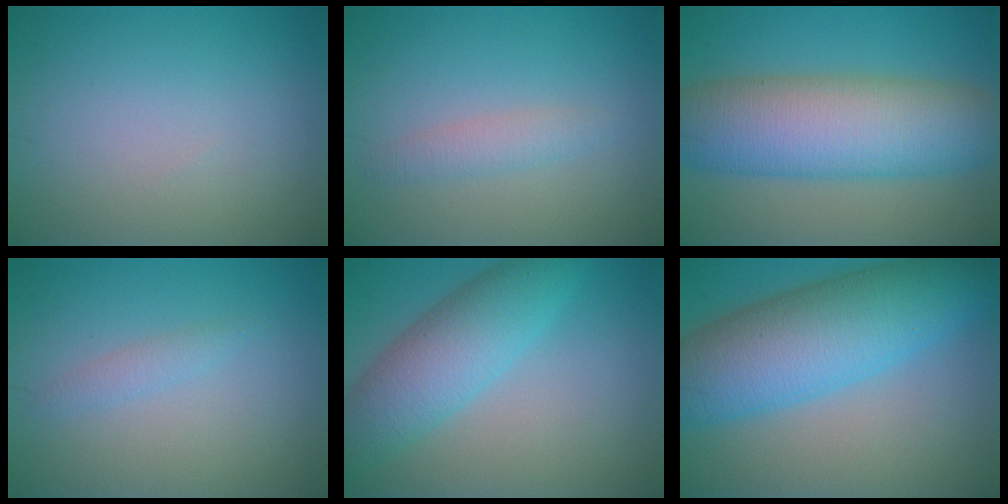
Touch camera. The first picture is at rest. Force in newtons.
{"total": 1.7, "press": 1.7, "slide": 0.1}
{"total": 10.7, "press": 10.6, "slide": 0.7}
{"total": 1.1, "press": 1.1, "slide": 0.1}
{"total": 6.3, "press": 6.3, "slide": 0.1}
{"total": 10.8, "press": 10.8, "slide": 0.1}